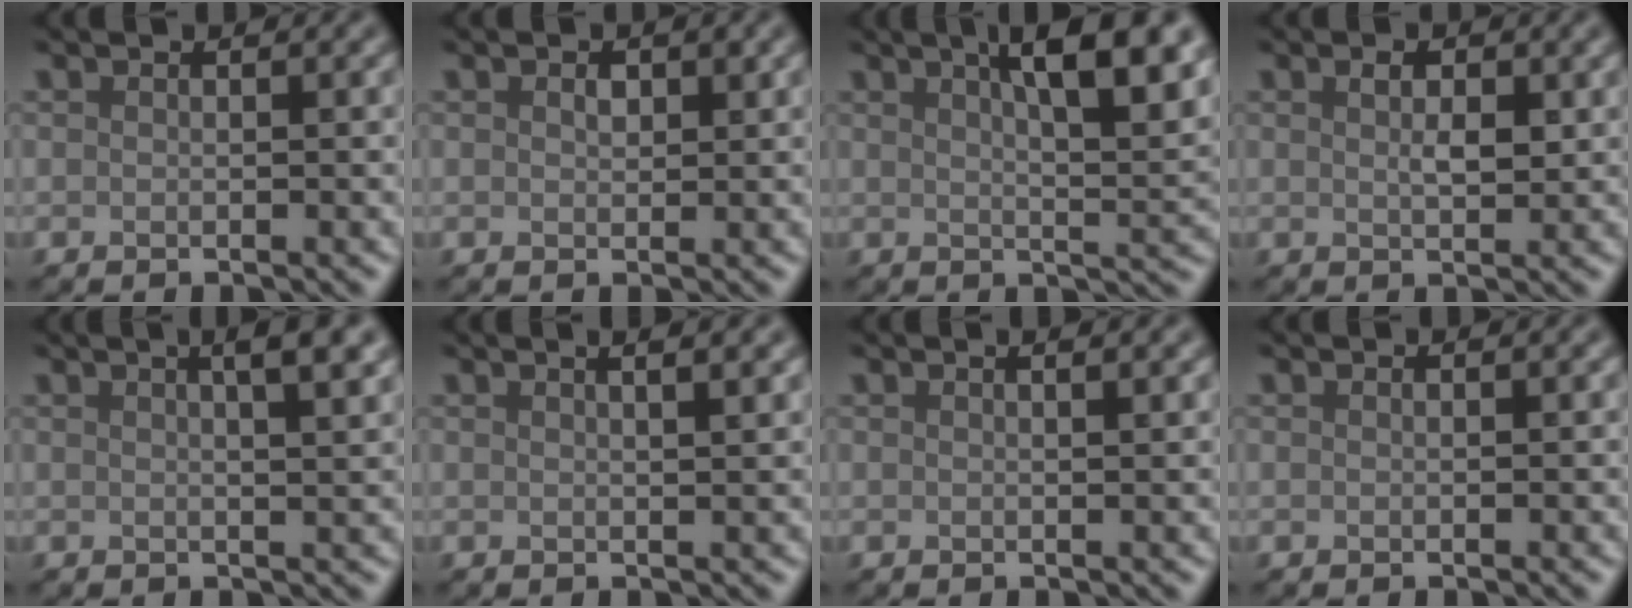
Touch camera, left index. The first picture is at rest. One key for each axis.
{"total": 1.2, "fx": 0.5, "fy": 0.7, "fz": 0.8, "tx": -0.012, "ty": -0.001, "tz": 0.008}
{"total": 9.2, "fx": 3.9, "fy": 3.0, "fz": 7.8, "tx": -0.070, "ty": 0.019, "tz": 0.044}
{"total": 2.1, "fx": 0.7, "fy": 0.9, "fz": 1.7, "tx": -0.030, "ty": -0.001, "tz": 0.014}
{"total": 5.7, "fx": 2.6, "fy": 2.3, "fz": 4.6, "tx": -0.027, "ty": 0.035, "tz": 0.006}
{"total": 4.0, "fx": 2.2, "fy": 1.7, "fz": 2.9, "tx": -0.009, "ty": 0.022, "tz": -0.004}
{"total": 1.6, "fx": 0.9, "fy": 0.5, "fz": 1.2, "tx": -0.013, "ty": 0.002, "tz": 0.003}
{"total": 0.0}